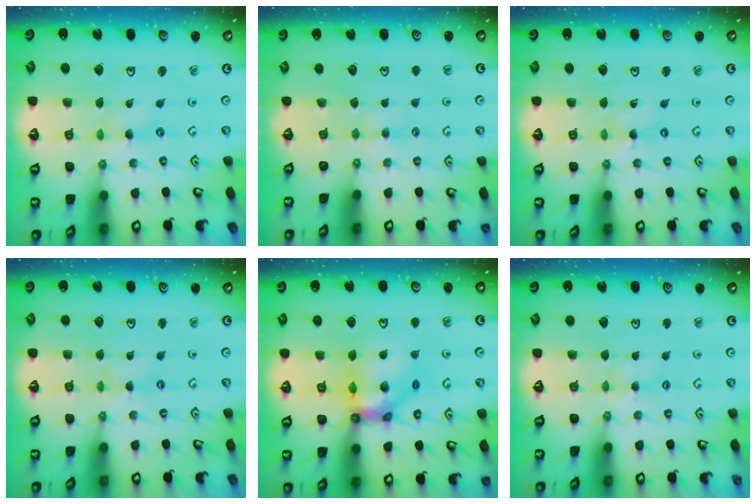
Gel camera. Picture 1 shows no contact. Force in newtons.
{"total": 3.0, "press": 3.0, "slide": 0.5}
{"total": 0.0}
{"total": 0.7, "press": 0.7, "slide": 0.2}
{"total": 11.7, "press": 11.6, "slide": 1.4}
{"total": 3.5, "press": 3.5, "slide": 0.4}